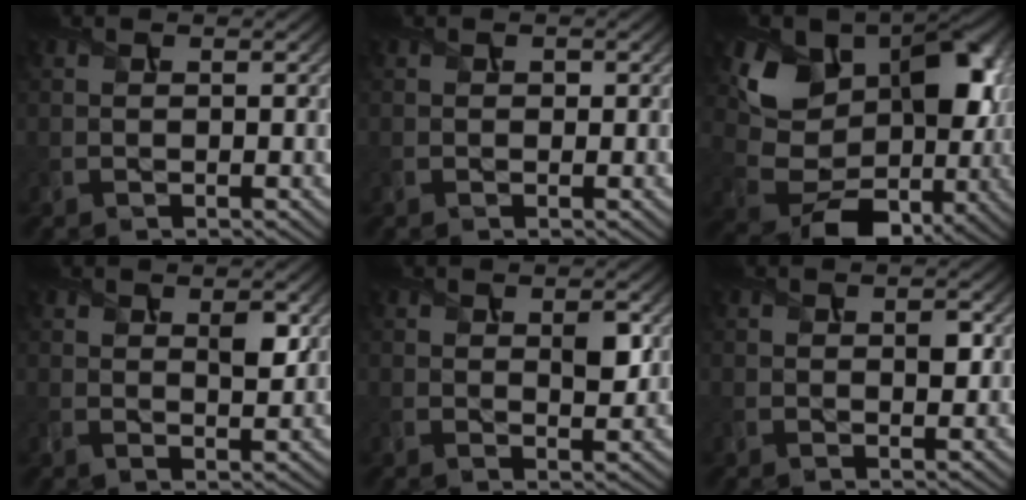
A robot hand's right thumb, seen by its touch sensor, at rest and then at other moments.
{"total": 0.5, "force": [0.1, 0.5, 0.2], "torque": [-0.001, -0.004, -0.001]}
{"total": 13.6, "force": [2.8, 9.9, 8.9], "torque": [-0.139, -0.017, 0.061]}
{"total": 3.2, "force": [1.6, 1.4, 2.4], "torque": [-0.047, -0.006, 0.033]}
{"total": 3.1, "force": [1.2, 1.4, 2.6], "torque": [-0.047, -0.005, 0.026]}
{"total": 1.9, "force": [0.6, 1.0, 1.4], "torque": [-0.026, -0.004, 0.014]}